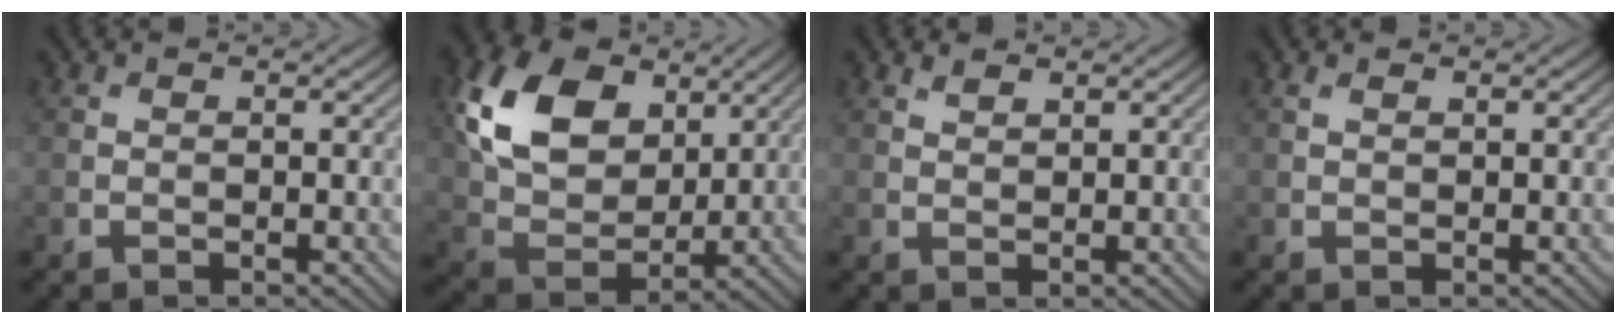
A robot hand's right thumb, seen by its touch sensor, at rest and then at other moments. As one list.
[{"total": 12.5, "force": [4.8, 8.4, 7.8], "torque": [-0.182, 0.008, 0.090]}, {"total": 1.2, "force": [1.0, 0.4, 0.5], "torque": [-0.016, -0.001, 0.022]}, {"total": 0.7, "force": [0.5, 0.2, 0.4], "torque": [-0.010, 0.002, 0.011]}]